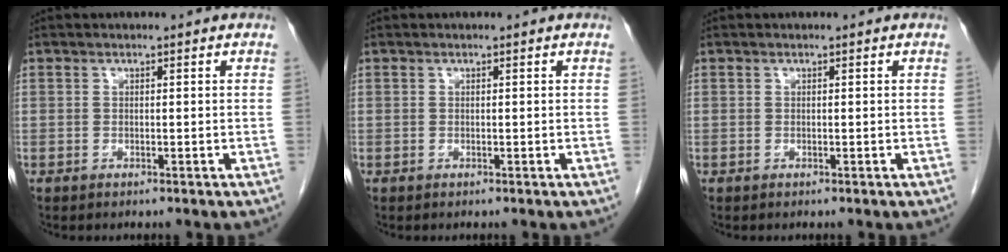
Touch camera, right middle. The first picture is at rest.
{"total": 0.0}
{"total": 0.0}